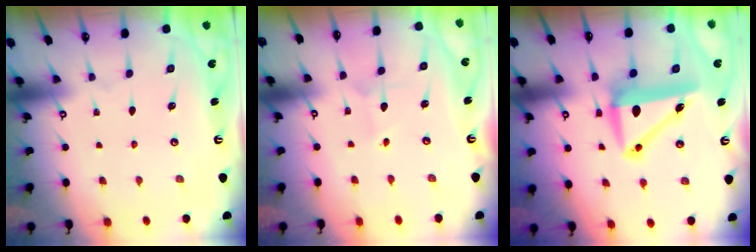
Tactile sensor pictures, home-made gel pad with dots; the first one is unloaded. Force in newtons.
{"total": 1.6, "press": 1.6, "slide": 0.2}
{"total": 10.4, "press": 9.8, "slide": 3.4}